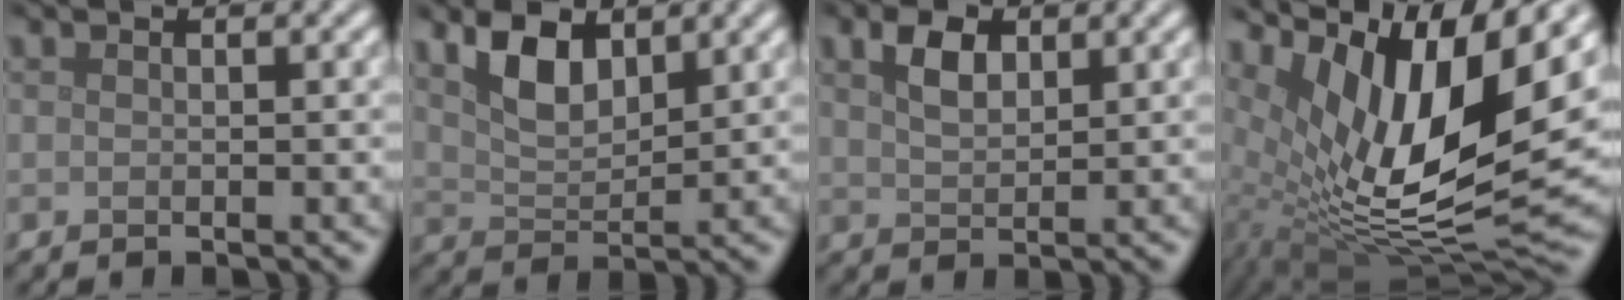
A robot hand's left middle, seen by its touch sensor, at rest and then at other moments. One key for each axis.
{"total": 4.2, "fx": 2.5, "fy": 2.0, "fz": 2.8, "tx": -0.062, "ty": 0.001, "tz": 0.048}
{"total": 2.8, "fx": 1.5, "fy": 1.6, "fz": 1.7, "tx": -0.038, "ty": 0.005, "tz": 0.031}
{"total": 13.8, "fx": 5.4, "fy": 5.3, "fz": 11.5, "tx": -0.224, "ty": -0.003, "tz": 0.097}